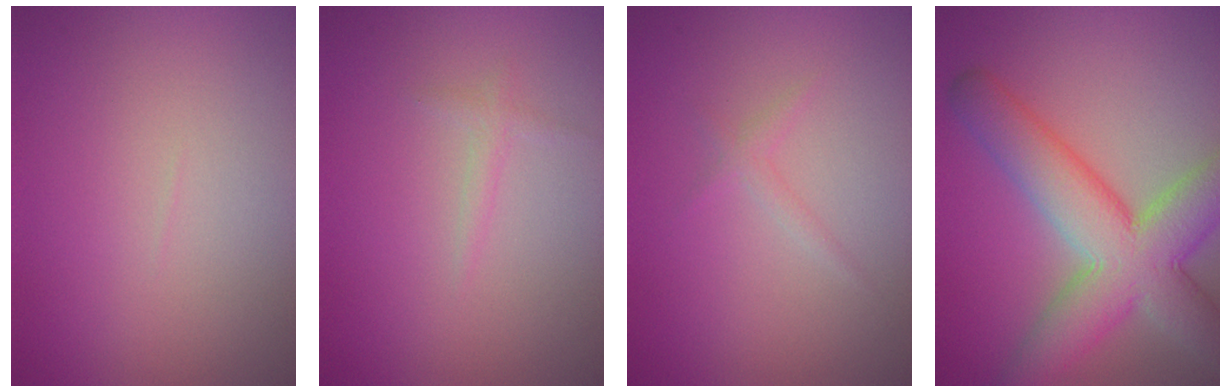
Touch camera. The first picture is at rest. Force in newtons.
{"total": 0.8, "press": 0.8, "slide": 0.0}
{"total": 0.9, "press": 0.9, "slide": 0.0}
{"total": 9.2, "press": 9.2, "slide": 0.3}